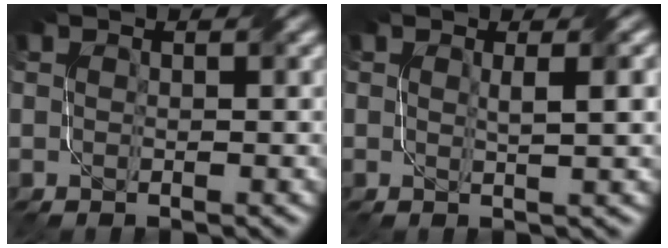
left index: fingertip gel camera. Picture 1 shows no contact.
{"total": 2.2, "force": [0.5, 0.5, 2.1], "torque": [-0.024, 0.003, 0.006]}